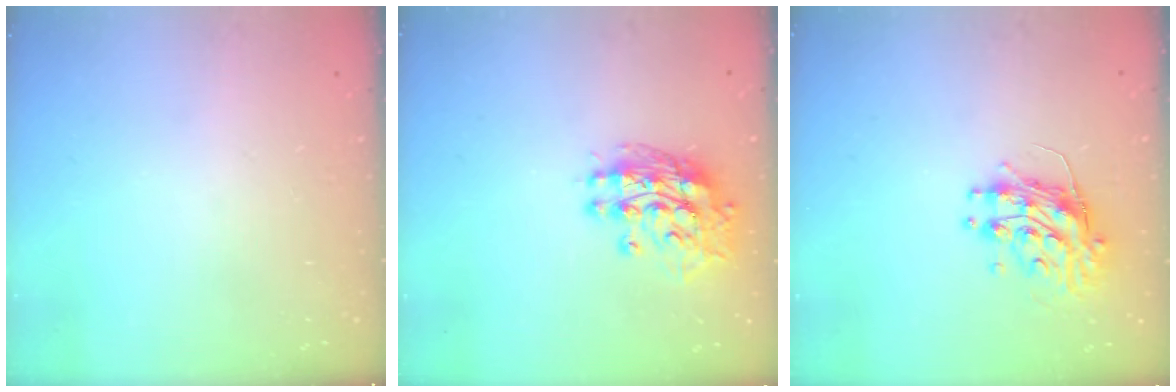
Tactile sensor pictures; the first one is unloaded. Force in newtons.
{"total": 12.7, "press": 12.6, "slide": 1.1}
{"total": 10.4, "press": 10.4, "slide": 0.2}